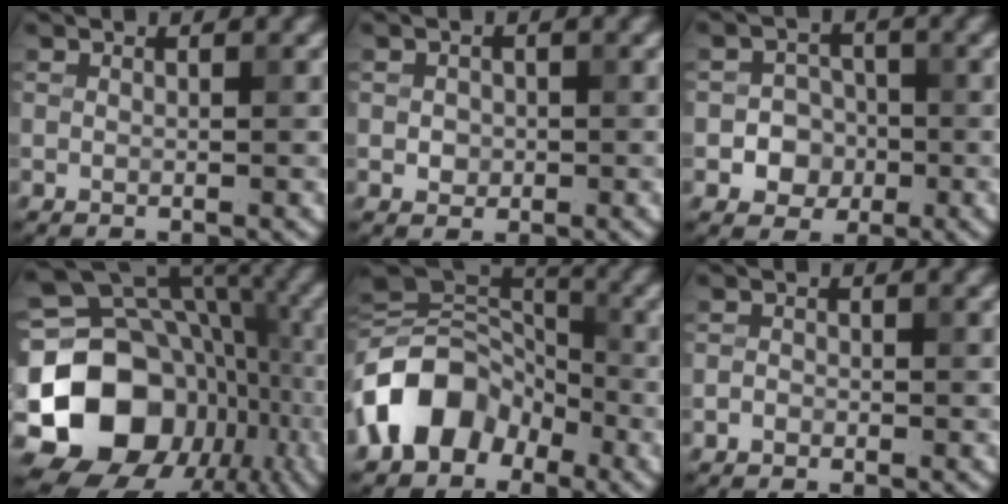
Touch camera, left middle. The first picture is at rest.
{"total": 1.2, "force": [-0.1, 1.1, 0.5], "torque": [-0.005, -0.004, -0.002]}
{"total": 3.4, "force": [-1.0, 3.1, 1.1], "torque": [0.007, 0.002, -0.033]}
{"total": 17.8, "force": [-5.2, 14.4, 9.0], "torque": [-0.171, 0.002, -0.100]}
{"total": 9.0, "force": [-4.0, 6.5, 4.7], "torque": [-0.076, 0.012, -0.093]}
{"total": 0.7, "force": [-0.5, 0.5, 0.1], "torque": [0.001, -0.001, -0.010]}